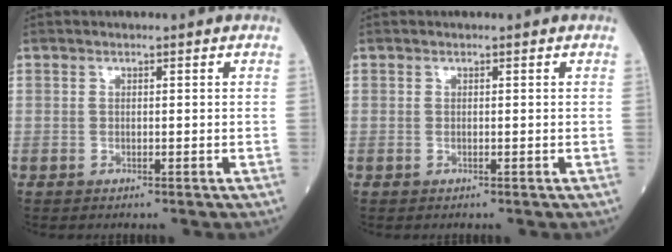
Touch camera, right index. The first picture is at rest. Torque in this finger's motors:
{"motor_torque": [0.01, 0.01, 0.01, 0.00]}